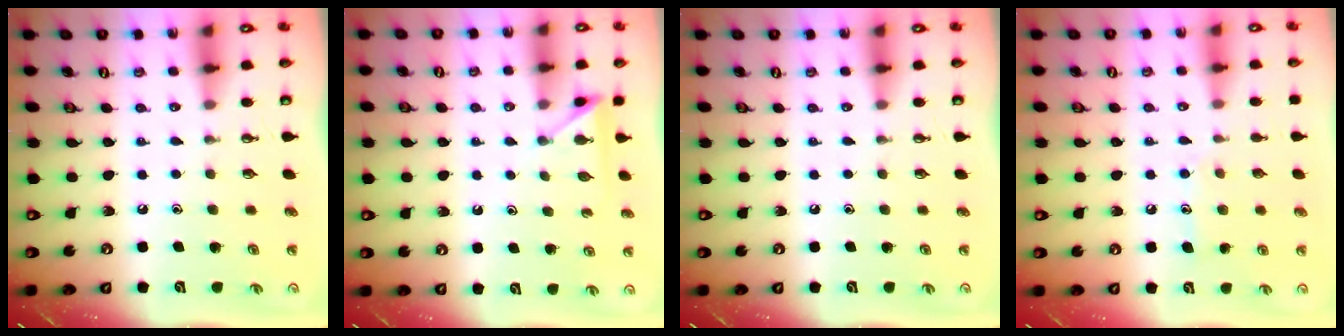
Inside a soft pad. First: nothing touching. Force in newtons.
{"total": 3.5, "press": 3.5, "slide": 0.3}
{"total": 0.0}
{"total": 7.3, "press": 7.3, "slide": 0.5}